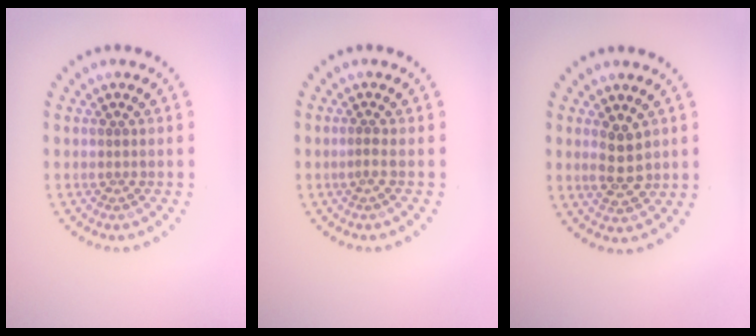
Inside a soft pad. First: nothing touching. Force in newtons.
{"total": 0.7, "press": 0.3, "slide": 0.6}
{"total": 3.2, "press": 3.2, "slide": 0.6}